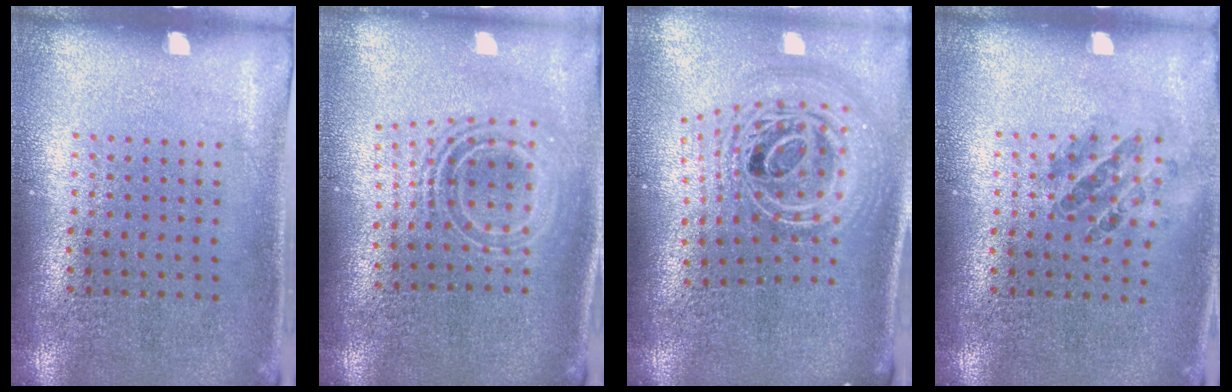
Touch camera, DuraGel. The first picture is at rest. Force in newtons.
{"total": 2.1, "press": 1.5, "slide": 1.4}
{"total": 2.9, "press": 2.0, "slide": 2.1}
{"total": 0.9, "press": 0.9, "slide": 0.3}